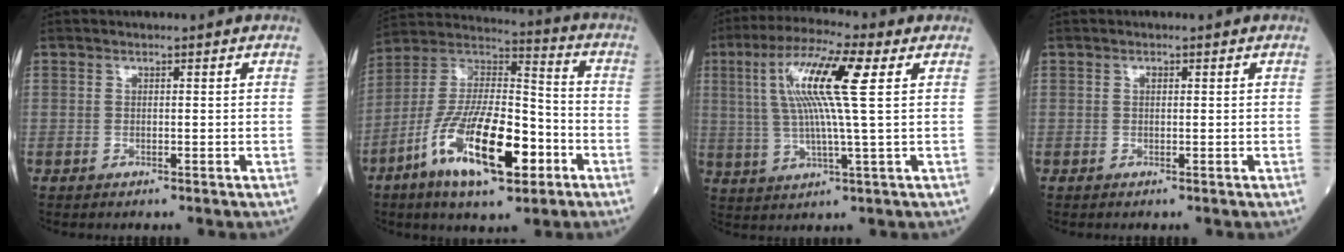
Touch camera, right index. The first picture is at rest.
{"total": 18.5, "force": [-7.8, 5.5, 15.8], "torque": [-0.312, -0.001, -0.134]}
{"total": 12.7, "force": [3.4, 0.0, 12.2], "torque": [-0.244, 0.017, 0.056]}
{"total": 0.5, "force": [0.2, 0.3, 0.4], "torque": [-0.009, 0.001, 0.001]}